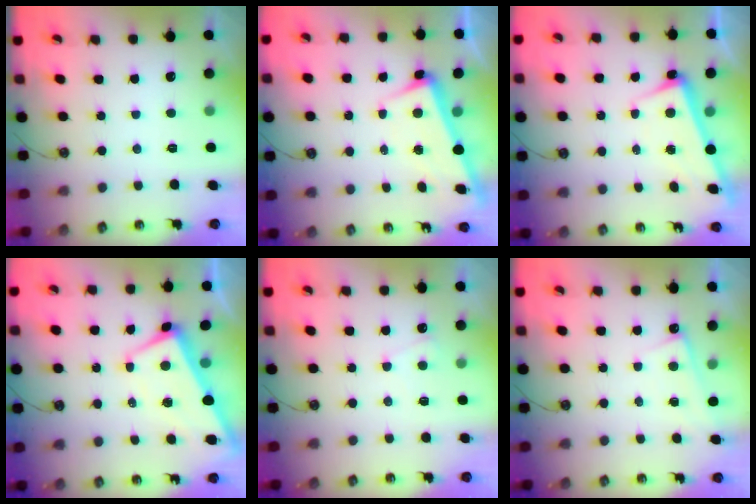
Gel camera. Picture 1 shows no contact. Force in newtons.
{"total": 3.0, "press": 2.9, "slide": 0.8}
{"total": 2.6, "press": 2.3, "slide": 1.1}
{"total": 1.5, "press": 1.3, "slide": 0.7}
{"total": 2.5, "press": 2.4, "slide": 0.4}
{"total": 0.8, "press": 0.8, "slide": 0.2}